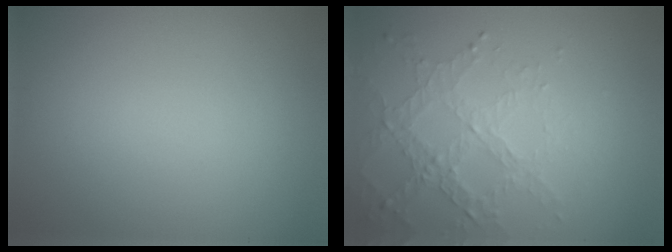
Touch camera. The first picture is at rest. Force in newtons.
{"total": 3.1, "press": 2.9, "slide": 1.1}